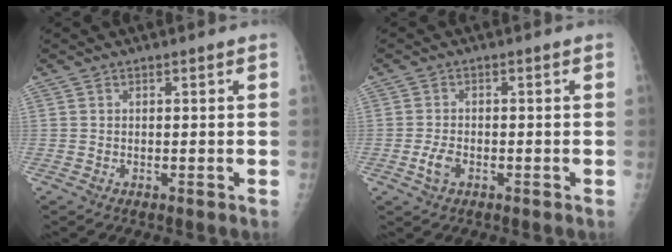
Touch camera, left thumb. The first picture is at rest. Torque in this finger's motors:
{"motor_torque": [-0.32, 0.30, 0.34, -0.14, 0.00]}